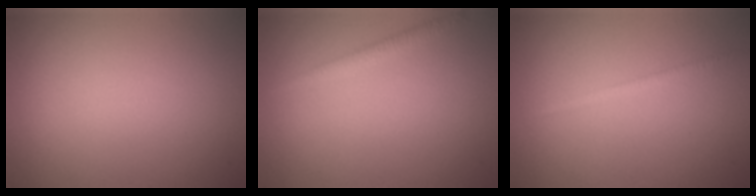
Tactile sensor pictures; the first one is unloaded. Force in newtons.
{"total": 1.6, "press": 1.6, "slide": 0.1}
{"total": 1.2, "press": 1.2, "slide": 0.1}